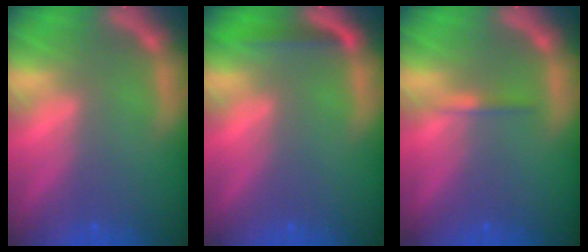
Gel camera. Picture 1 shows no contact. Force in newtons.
{"total": 1.9}
{"total": 0.9}